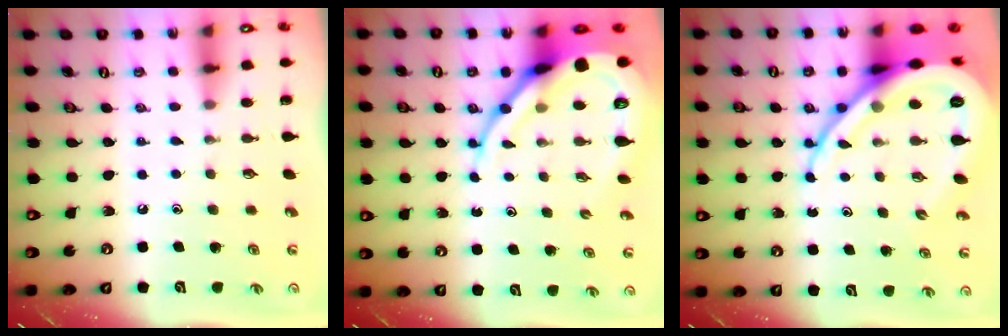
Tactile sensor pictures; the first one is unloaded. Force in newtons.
{"total": 15.0, "press": 14.9, "slide": 1.5}
{"total": 19.7, "press": 19.6, "slide": 2.1}